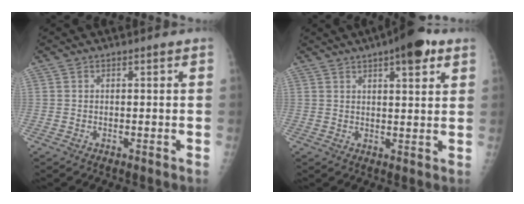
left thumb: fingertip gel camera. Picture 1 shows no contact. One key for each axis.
{"total": 9.3, "fx": 5.3, "fy": 2.8, "fz": 7.1, "tx": -0.084, "ty": -0.014, "tz": 0.069}